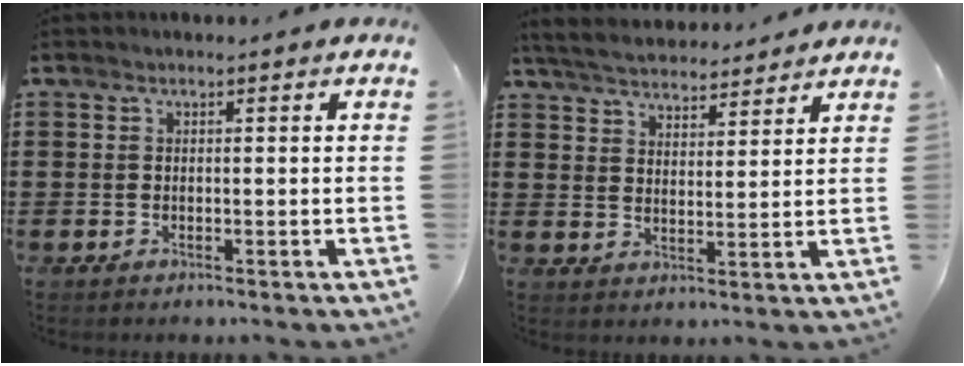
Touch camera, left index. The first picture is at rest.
{"total": 4.8, "force": [4.7, 0.8, 0.7], "torque": [-0.034, -0.021, 0.083]}